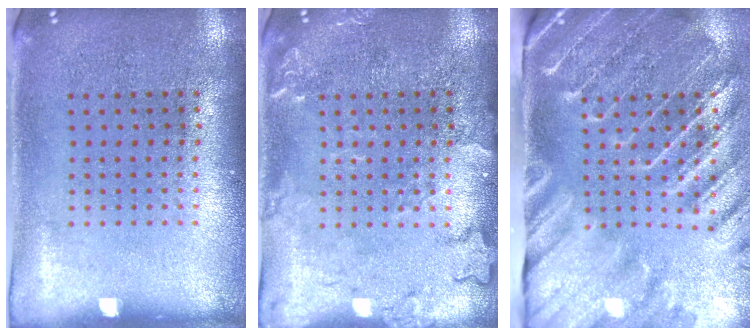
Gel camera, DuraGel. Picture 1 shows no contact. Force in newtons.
{"total": 2.5, "press": 2.5, "slide": 0.4}
{"total": 4.0, "press": 3.3, "slide": 2.3}